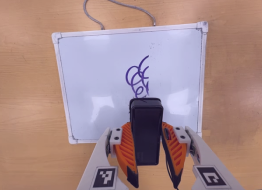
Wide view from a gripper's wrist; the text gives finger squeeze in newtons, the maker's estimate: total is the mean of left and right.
{"total": 6.0, "left": 5.0, "right": 7.0}